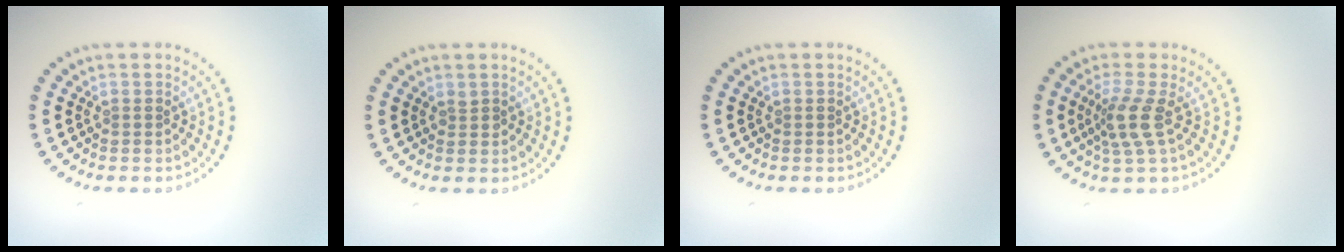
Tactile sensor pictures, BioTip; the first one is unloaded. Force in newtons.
{"total": 0.5, "press": 0.5, "slide": 0.1}
{"total": 0.0}
{"total": 2.9, "press": 2.2, "slide": 1.8}